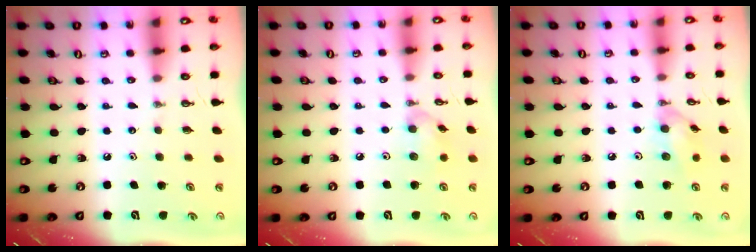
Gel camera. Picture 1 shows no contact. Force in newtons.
{"total": 8.3, "press": 8.3, "slide": 0.2}
{"total": 9.6, "press": 9.6, "slide": 0.4}